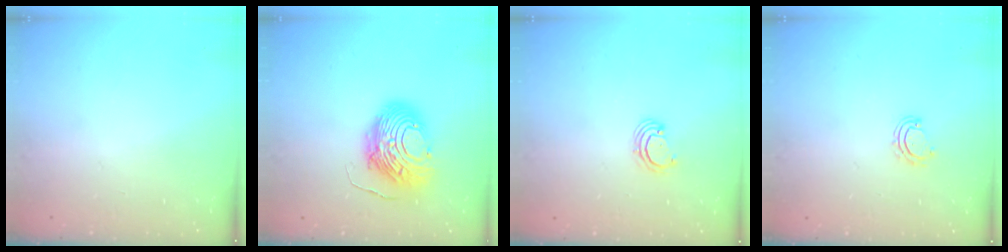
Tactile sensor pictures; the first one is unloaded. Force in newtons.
{"total": 12.6, "press": 12.6, "slide": 1.3}
{"total": 2.6, "press": 2.6, "slide": 0.3}
{"total": 3.2, "press": 3.1, "slide": 0.2}